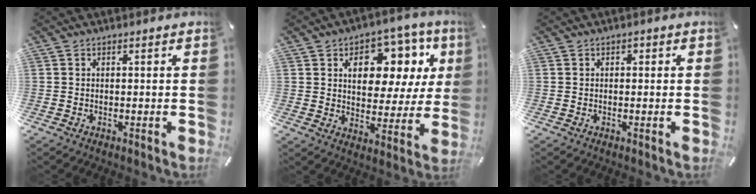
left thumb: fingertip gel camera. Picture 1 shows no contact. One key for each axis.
{"total": 13.4, "fx": 5.7, "fy": 8.9, "fz": 8.3, "tx": -0.113, "ty": -0.033, "tz": 0.094}
{"total": 0.6, "fx": 0.0, "fy": 0.6, "fz": 0.2, "tx": -0.004, "ty": 0.005, "tz": -0.001}